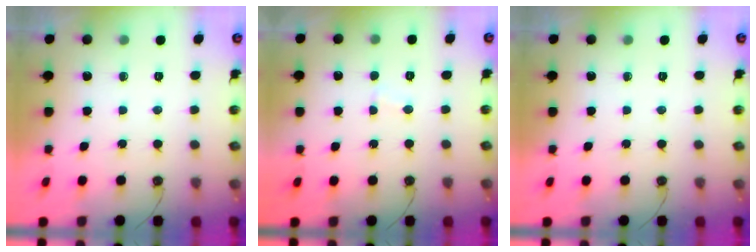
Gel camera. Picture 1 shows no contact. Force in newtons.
{"total": 1.8, "press": 1.8, "slide": 0.1}
{"total": 0.0}